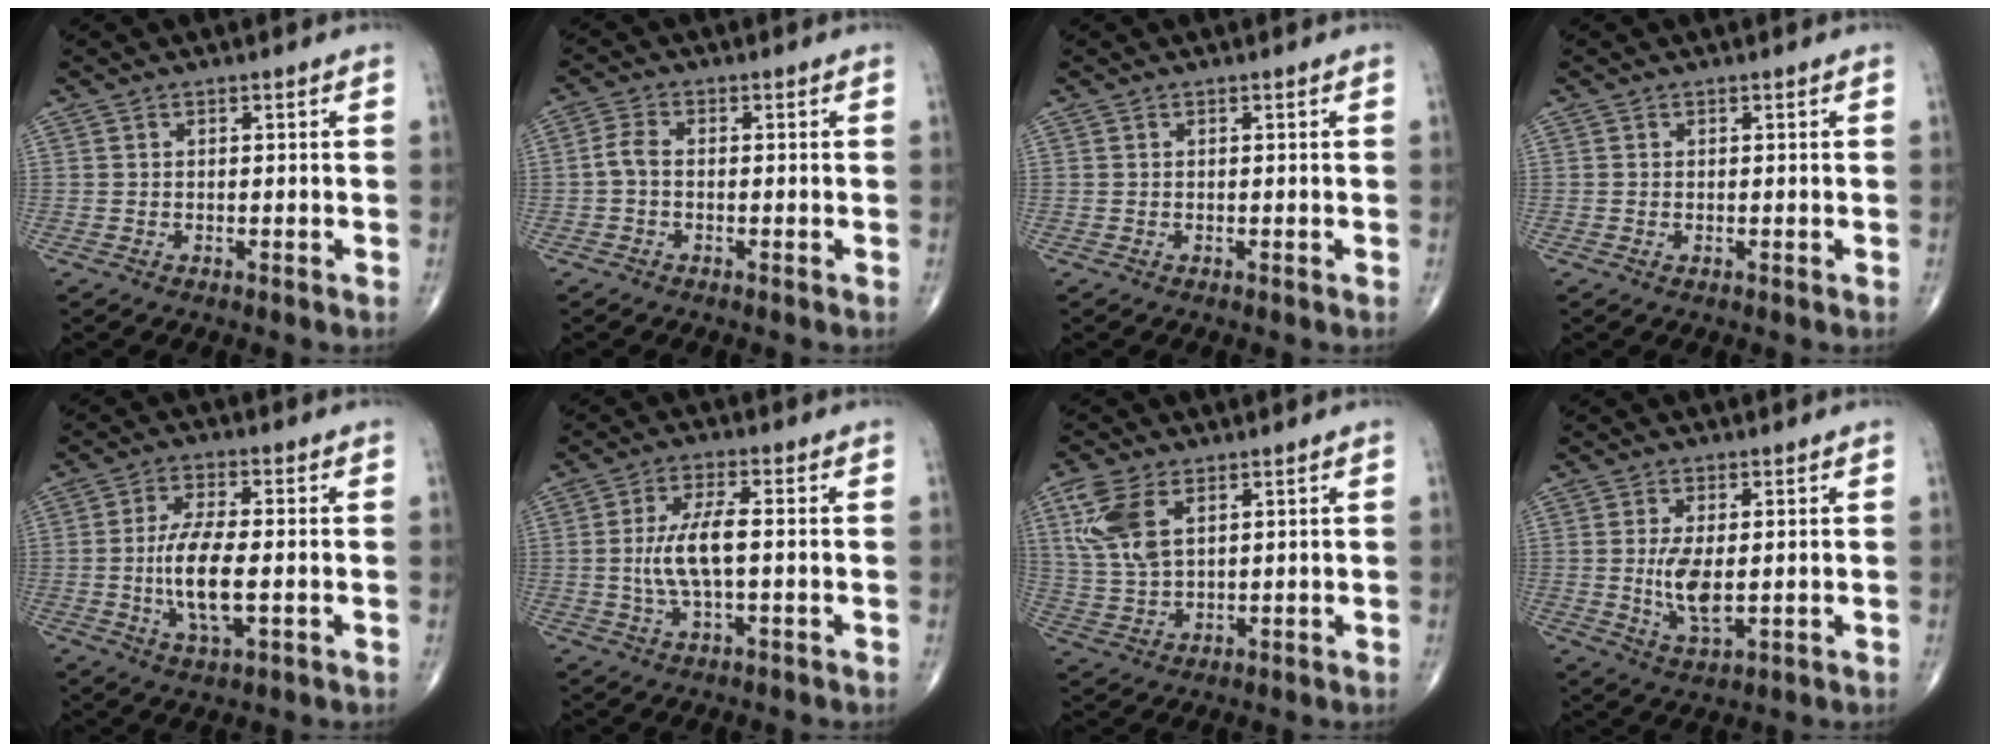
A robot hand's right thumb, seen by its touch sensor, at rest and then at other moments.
{"total": 2.8, "force": [-0.5, 1.6, 2.2], "torque": [-0.048, 0.007, -0.018]}
{"total": 0.0}
{"total": 0.0}
{"total": 10.1, "force": [-1.2, 3.5, 9.4], "torque": [-0.189, -0.003, -0.022]}
{"total": 8.0, "force": [-0.2, 2.5, 7.6], "torque": [-0.167, 0.007, -0.006]}
{"total": 9.5, "force": [3.9, 5.1, 7.1], "torque": [-0.159, -0.003, 0.084]}
{"total": 6.9, "force": [0.1, 2.9, 6.3], "torque": [-0.121, -0.017, 0.009]}